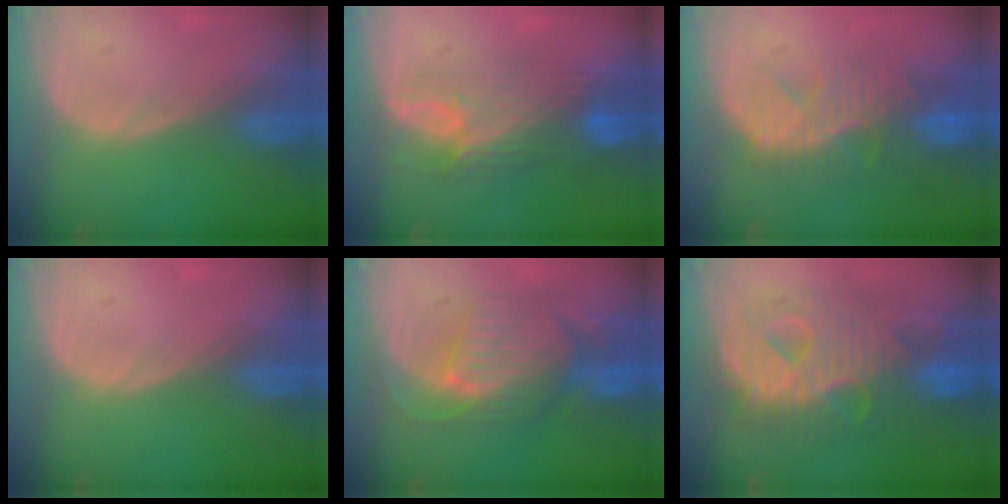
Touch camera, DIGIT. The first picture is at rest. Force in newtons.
{"total": 8.1, "press": 7.8, "slide": 2.1}
{"total": 10.1, "press": 8.9, "slide": 4.7}
{"total": 0.0}
{"total": 9.3, "press": 8.7, "slide": 3.3}
{"total": 12.7, "press": 12.6, "slide": 1.2}